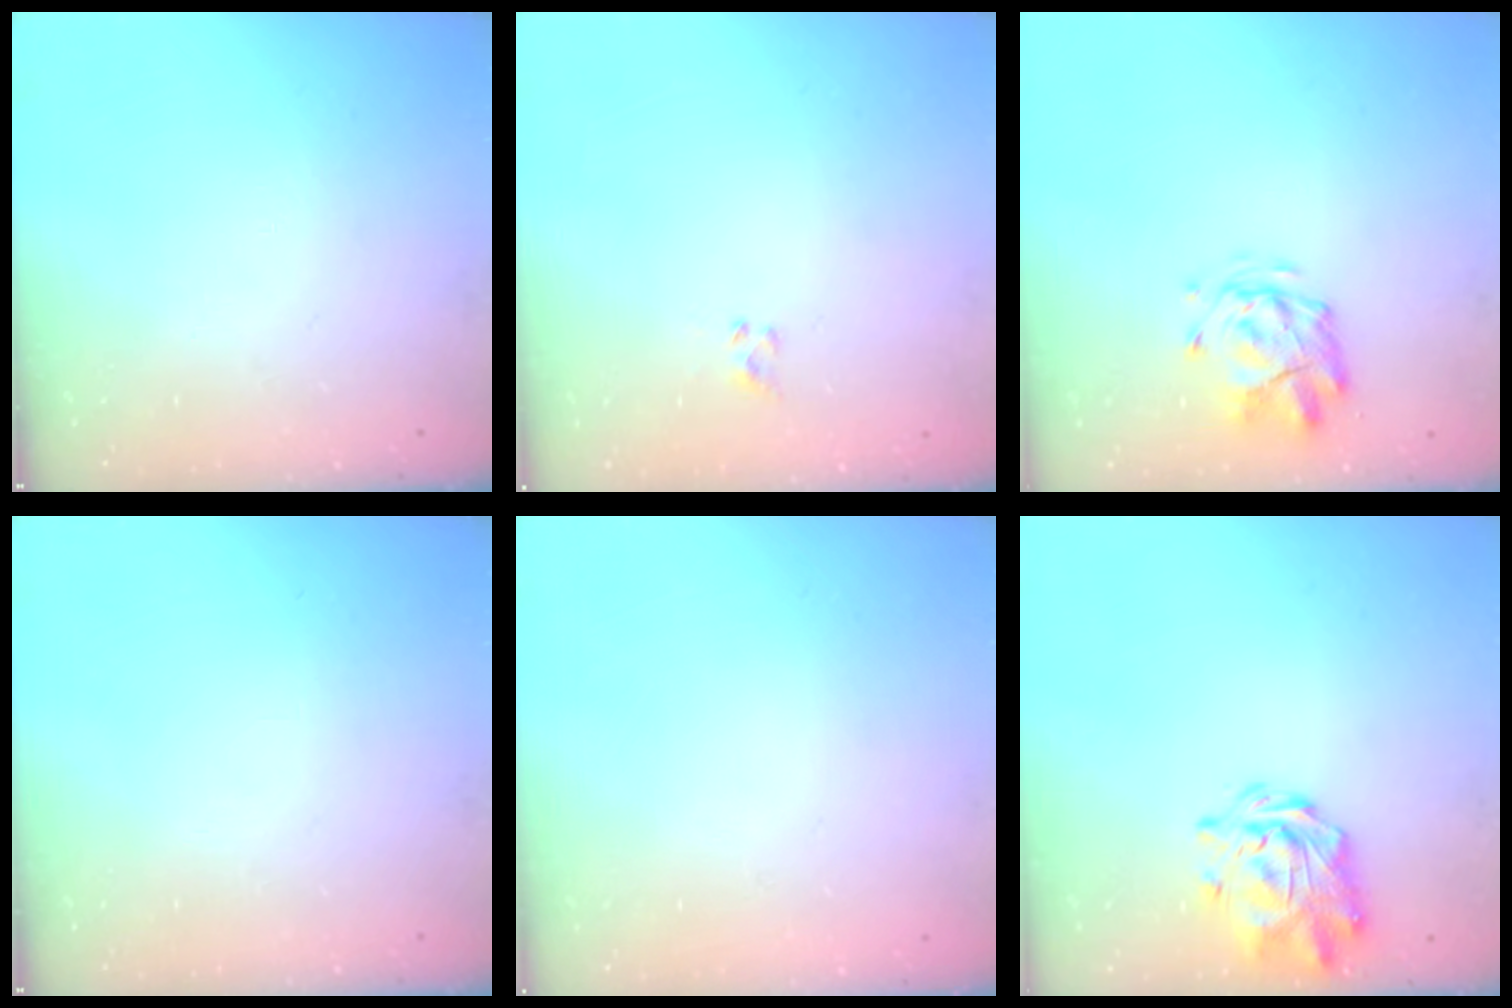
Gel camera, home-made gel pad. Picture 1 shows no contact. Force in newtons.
{"total": 1.9, "press": 1.7, "slide": 0.7}
{"total": 2.8, "press": 2.5, "slide": 1.2}
{"total": 0.0}
{"total": 1.9, "press": 1.9, "slide": 0.2}
{"total": 2.9, "press": 2.6, "slide": 1.3}